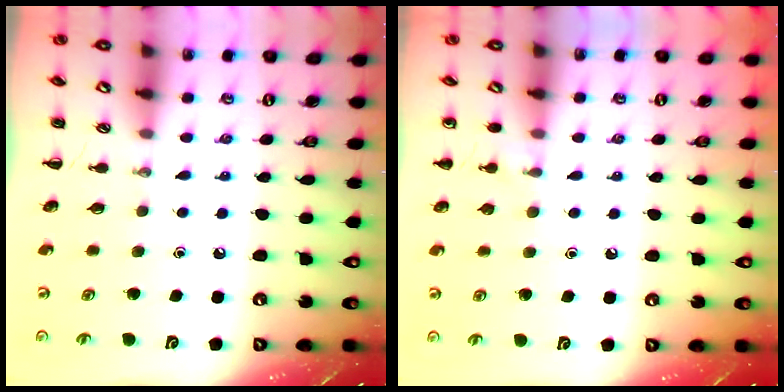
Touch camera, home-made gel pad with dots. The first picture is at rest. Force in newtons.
{"total": 5.2, "press": 4.9, "slide": 1.5}